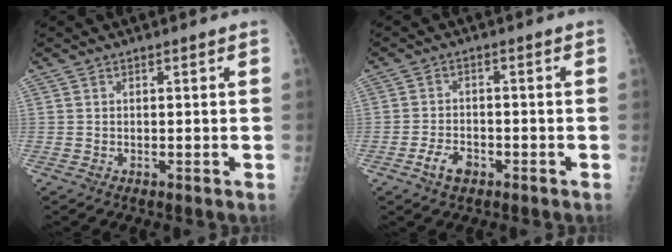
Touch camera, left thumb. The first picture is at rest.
{"total": 4.1, "force": [-2.2, 2.5, 2.4], "torque": [-0.039, 0.013, -0.039]}